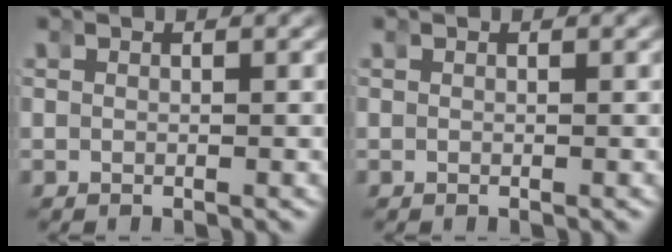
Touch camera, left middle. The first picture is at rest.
{"total": 0.0}